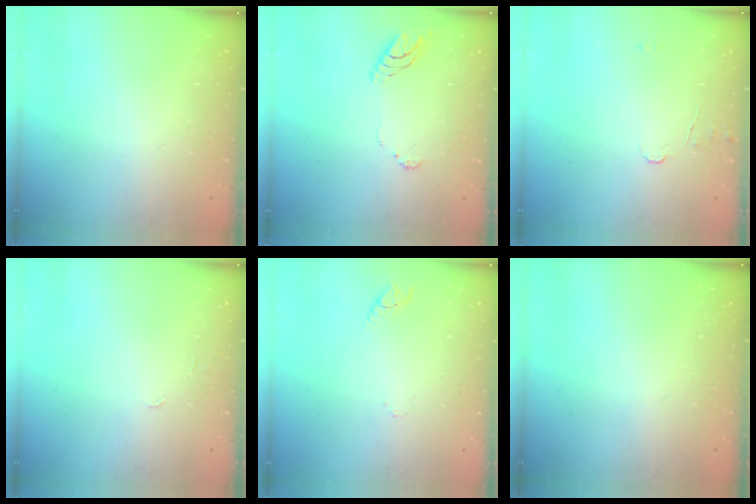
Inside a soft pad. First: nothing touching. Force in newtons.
{"total": 6.5, "press": 6.5, "slide": 0.4}
{"total": 5.4, "press": 5.4, "slide": 0.5}
{"total": 3.7, "press": 3.6, "slide": 0.3}
{"total": 2.8, "press": 2.8, "slide": 0.2}
{"total": 0.0}